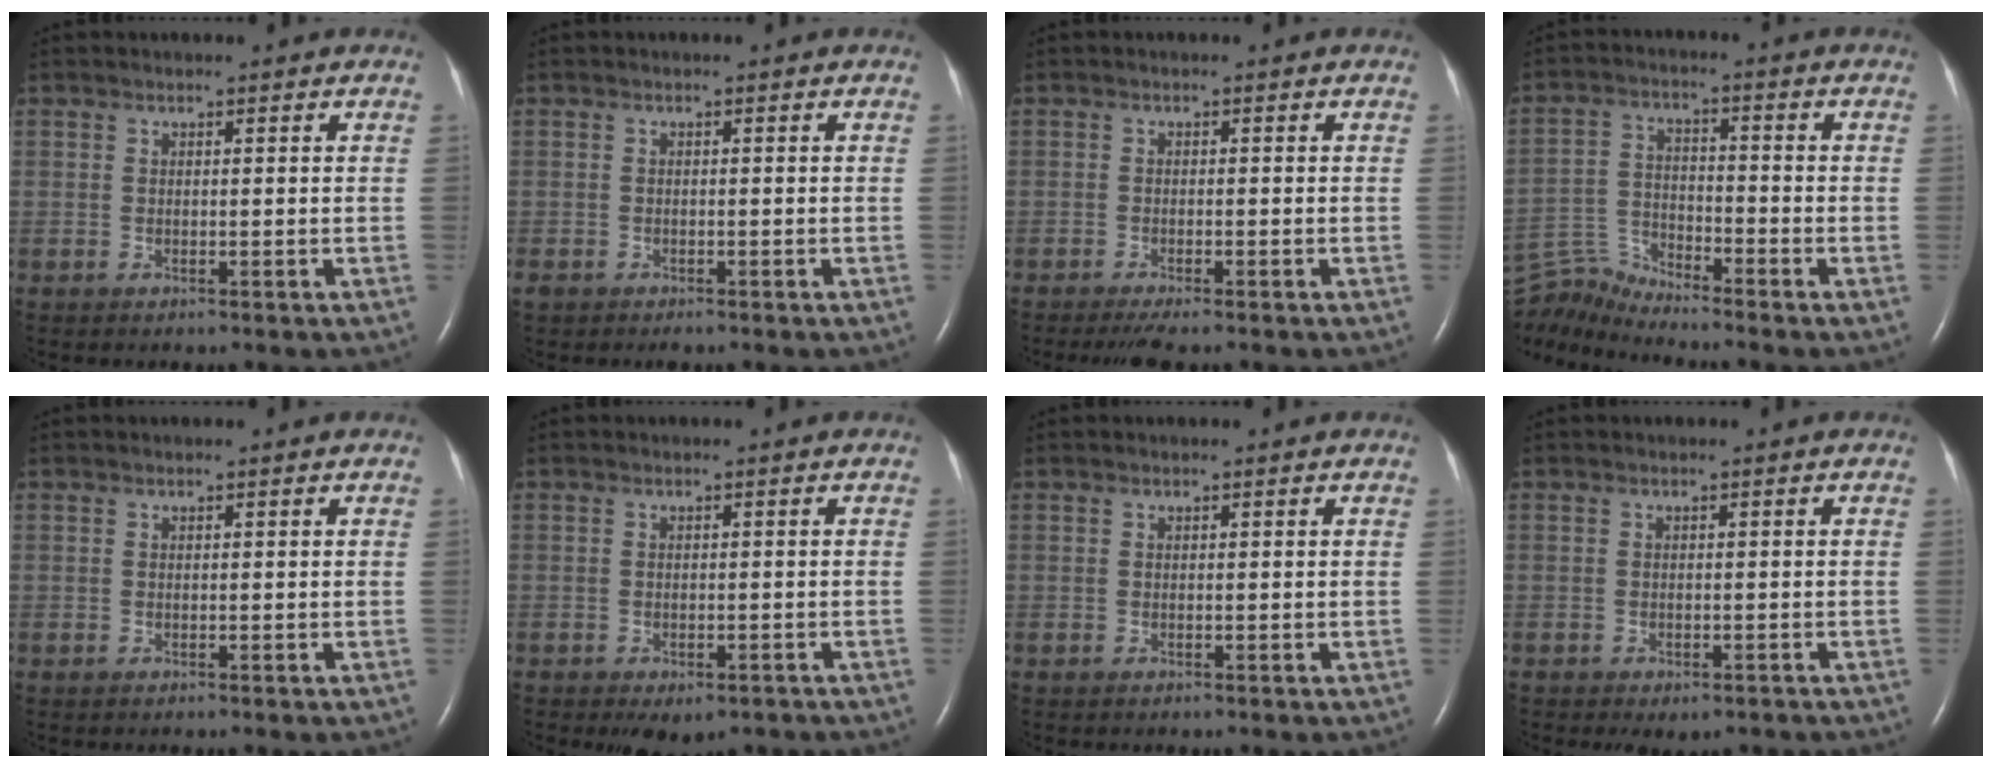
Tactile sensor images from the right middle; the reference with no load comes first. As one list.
[{"total": 2.2, "force": [-1.6, 1.0, 1.0], "torque": [-0.022, -0.006, -0.022]}, {"total": 4.0, "force": [-3.2, 0.4, 2.4], "torque": [-0.038, -0.010, -0.046]}, {"total": 7.2, "force": [-7.1, -1.3, 0.1], "torque": [-0.018, 0.000, -0.136]}, {"total": 0.0}, {"total": 4.0, "force": [-2.9, 2.0, 1.9], "torque": [-0.020, -0.004, -0.033]}, {"total": 0.0}, {"total": 3.1, "force": [-2.3, 1.5, 1.5], "torque": [-0.015, -0.004, -0.026]}]